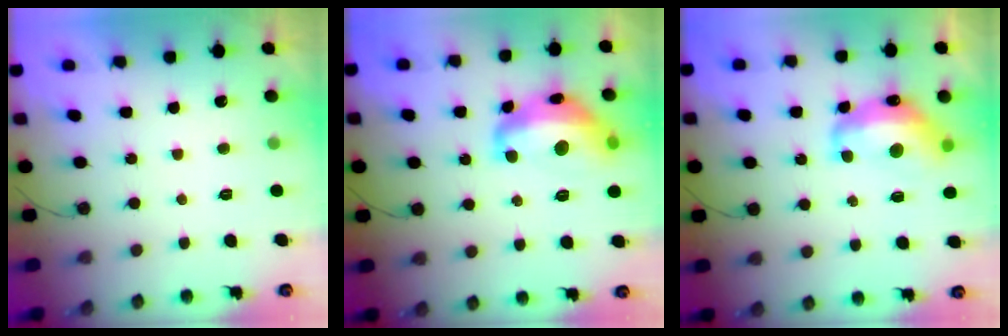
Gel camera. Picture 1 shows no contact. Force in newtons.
{"total": 15.5, "press": 15.5, "slide": 0.8}
{"total": 13.3, "press": 13.3, "slide": 1.1}